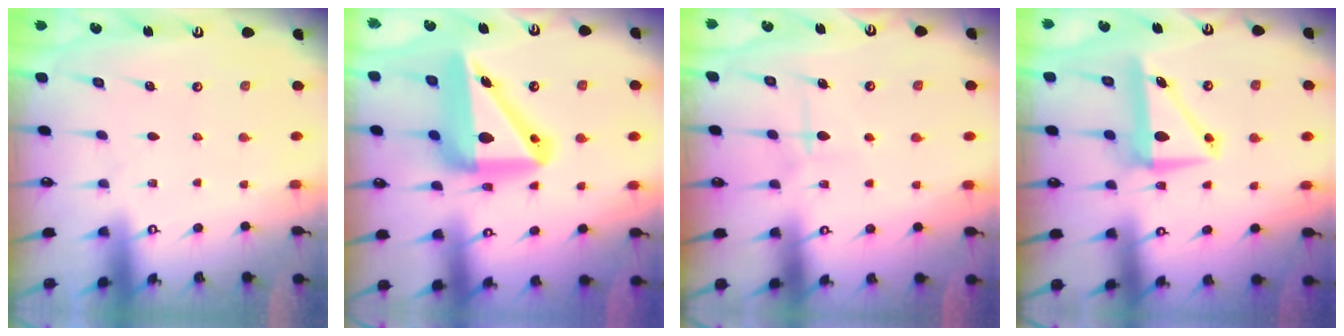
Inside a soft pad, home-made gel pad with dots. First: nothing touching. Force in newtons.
{"total": 19.0, "press": 18.7, "slide": 3.8}
{"total": 6.3, "press": 6.3, "slide": 0.2}
{"total": 7.5, "press": 7.4, "slide": 1.3}